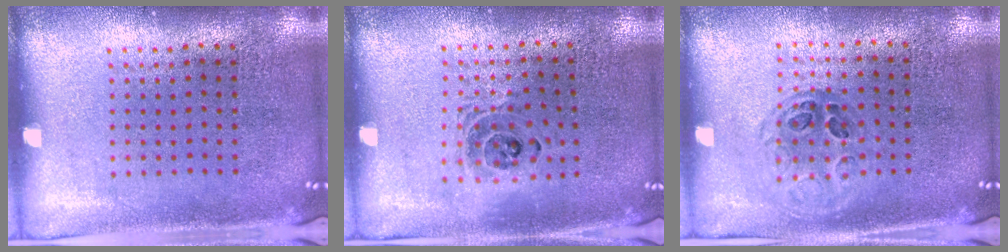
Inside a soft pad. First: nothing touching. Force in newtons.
{"total": 1.3, "press": 1.2, "slide": 0.5}
{"total": 1.0, "press": 1.0, "slide": 0.2}